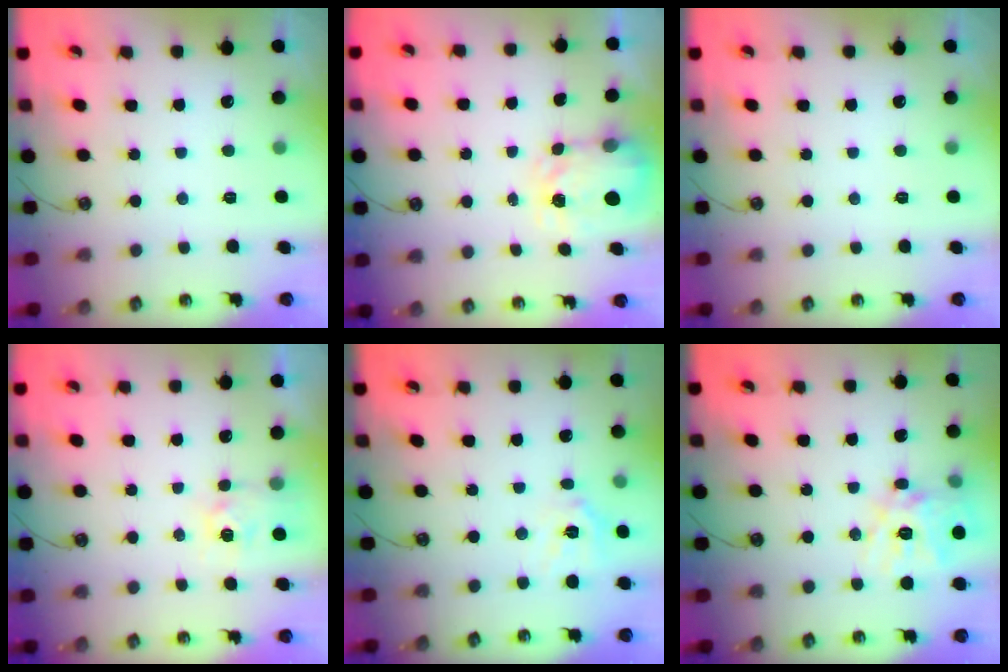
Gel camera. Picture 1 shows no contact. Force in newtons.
{"total": 3.9, "press": 3.9, "slide": 0.6}
{"total": 0.0}
{"total": 4.3, "press": 4.3, "slide": 0.4}
{"total": 11.0, "press": 10.9, "slide": 1.3}
{"total": 15.4, "press": 15.2, "slide": 2.1}